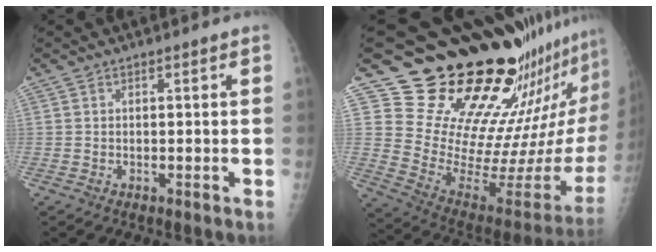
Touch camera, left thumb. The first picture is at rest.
{"total": 25.6, "force": [21.2, 6.1, 12.9], "torque": [-0.157, -0.207, 0.310]}